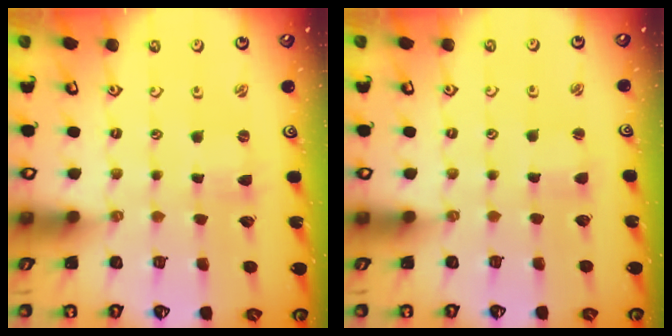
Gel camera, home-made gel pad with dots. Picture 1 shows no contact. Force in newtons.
{"total": 1.2, "press": 1.2, "slide": 0.2}